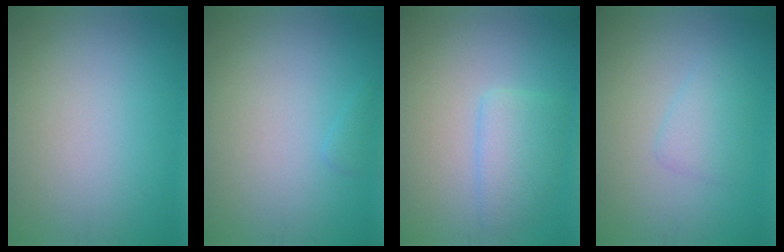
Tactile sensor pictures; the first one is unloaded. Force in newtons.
{"total": 0.7, "press": 0.7, "slide": 0.1}
{"total": 2.9, "press": 2.8, "slide": 0.3}
{"total": 1.9, "press": 1.9, "slide": 0.2}